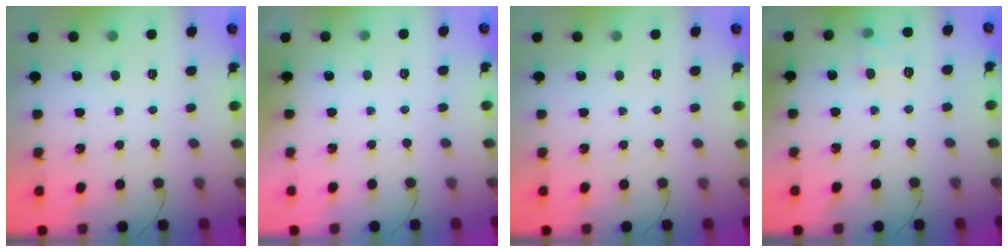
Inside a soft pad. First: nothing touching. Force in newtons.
{"total": 1.8, "press": 1.7, "slide": 0.3}
{"total": 0.0}
{"total": 7.7, "press": 7.5, "slide": 1.9}